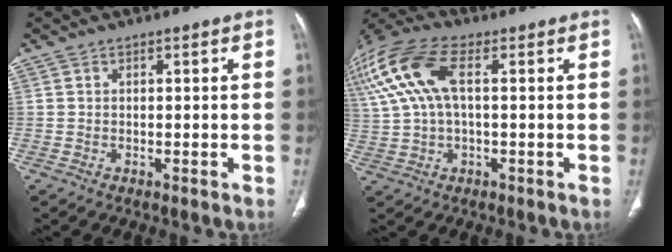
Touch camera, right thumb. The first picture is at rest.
{"total": 16.6, "force": [3.9, 8.1, 14.0], "torque": [-0.337, 0.035, 0.067]}